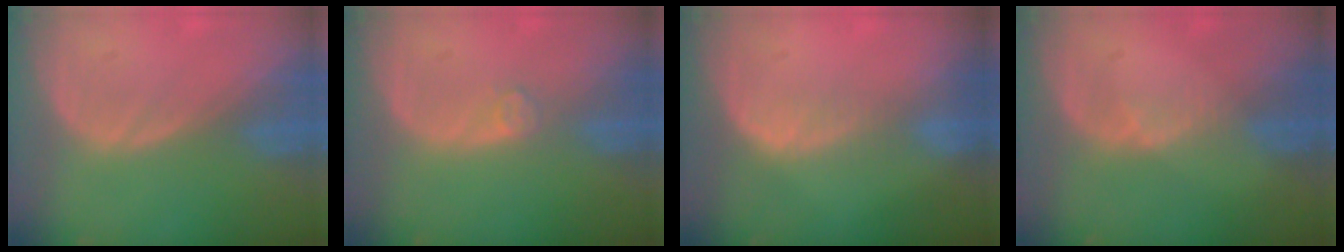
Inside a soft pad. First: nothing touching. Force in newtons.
{"total": 1.5, "press": 1.5, "slide": 0.2}
{"total": 2.3, "press": 1.6, "slide": 1.6}
{"total": 1.1, "press": 1.1, "slide": 0.2}